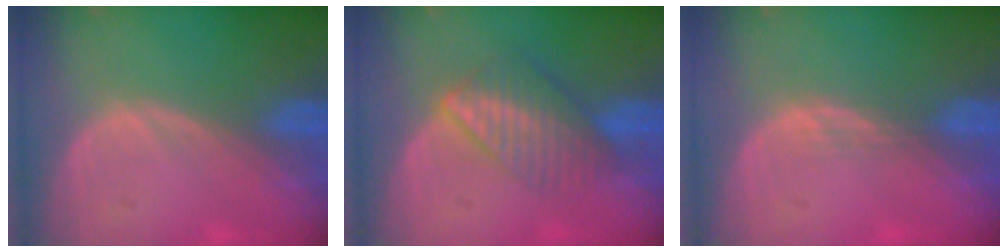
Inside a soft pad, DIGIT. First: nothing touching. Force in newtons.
{"total": 6.7, "press": 5.9, "slide": 3.1}
{"total": 1.4, "press": 1.1, "slide": 0.9}